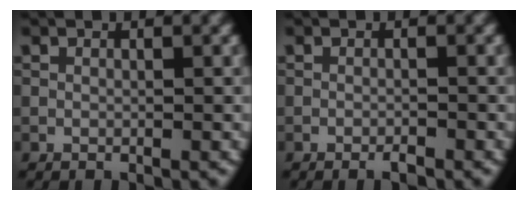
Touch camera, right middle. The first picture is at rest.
{"total": 0.9, "force": [-0.7, 0.1, 0.6], "torque": [-0.010, -0.001, -0.013]}